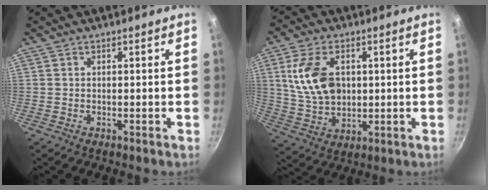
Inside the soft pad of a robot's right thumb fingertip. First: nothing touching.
{"total": 13.1, "force": [2.6, 8.6, 9.5], "torque": [-0.165, -0.014, 0.056]}